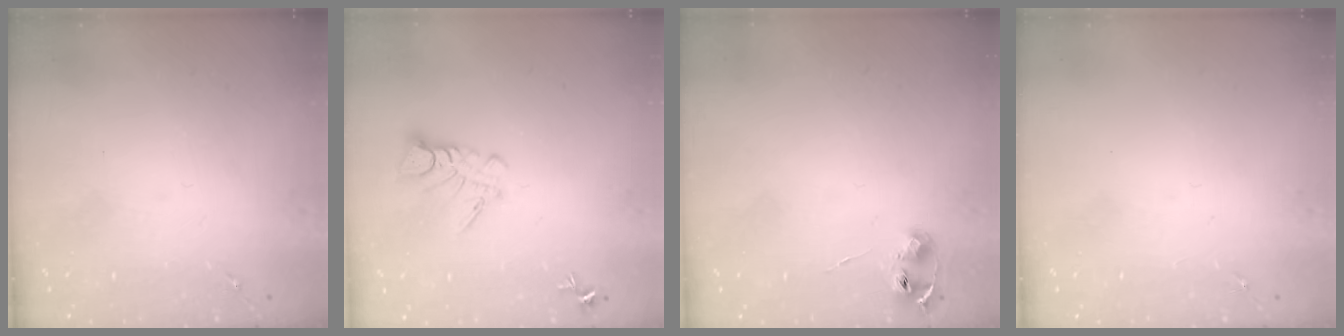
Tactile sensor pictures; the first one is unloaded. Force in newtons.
{"total": 6.6, "press": 6.5, "slide": 0.6}
{"total": 6.4, "press": 6.4, "slide": 0.7}
{"total": 0.0}